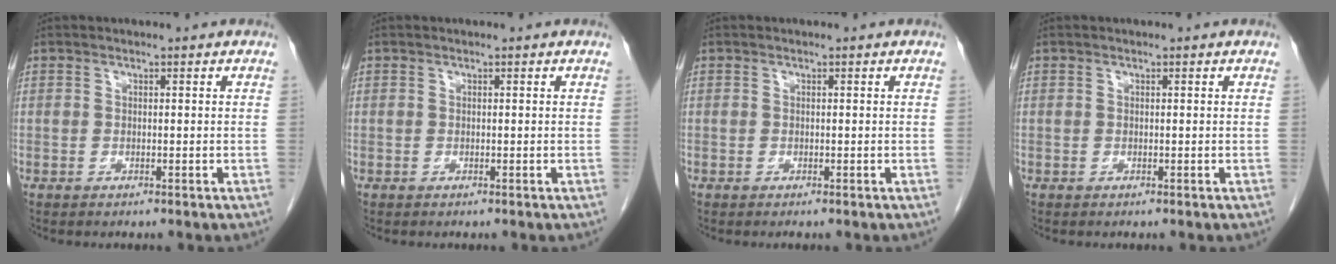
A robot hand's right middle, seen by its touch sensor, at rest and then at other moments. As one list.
[{"total": 0.0}, {"total": 0.0}, {"total": 0.0}]